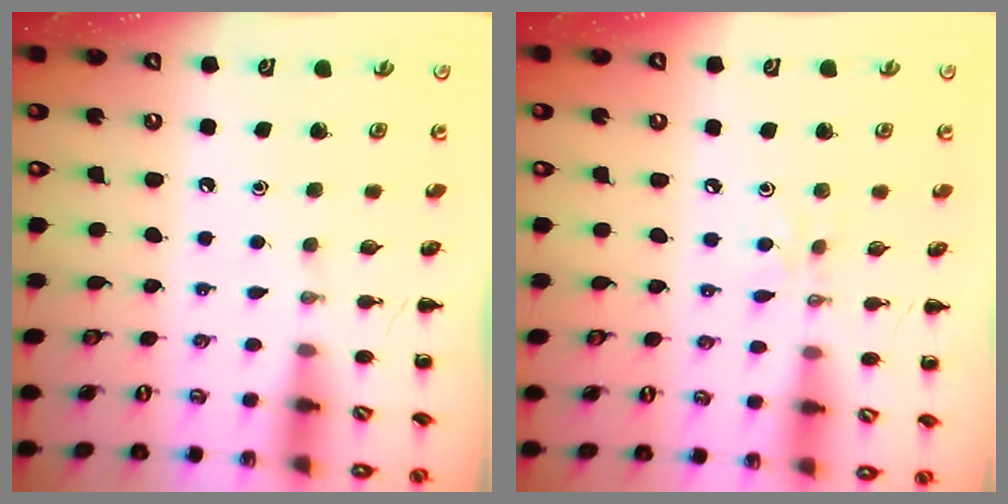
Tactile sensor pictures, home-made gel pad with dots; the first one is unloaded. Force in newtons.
{"total": 3.7, "press": 3.5, "slide": 1.4}